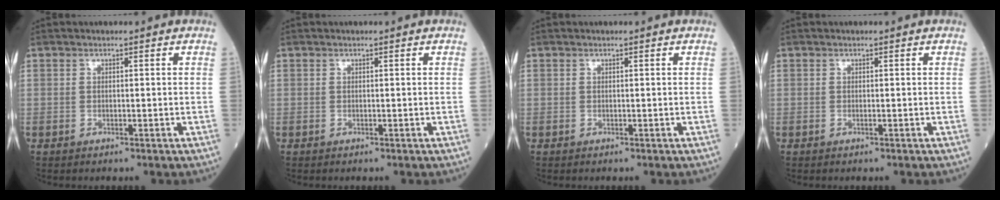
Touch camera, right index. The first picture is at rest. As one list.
[{"total": 0.0}, {"total": 0.0}, {"total": 0.0}]